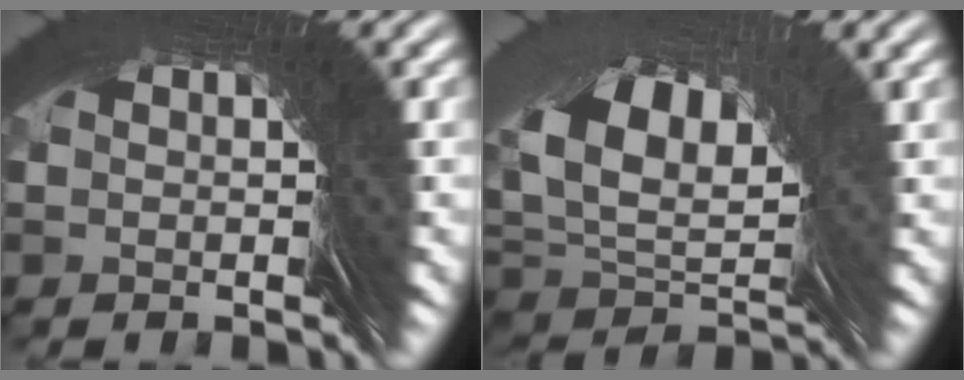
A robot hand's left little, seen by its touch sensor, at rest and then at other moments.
{"total": 5.0, "force": [2.0, 2.6, 3.8], "torque": [-0.070, 0.010, 0.025]}